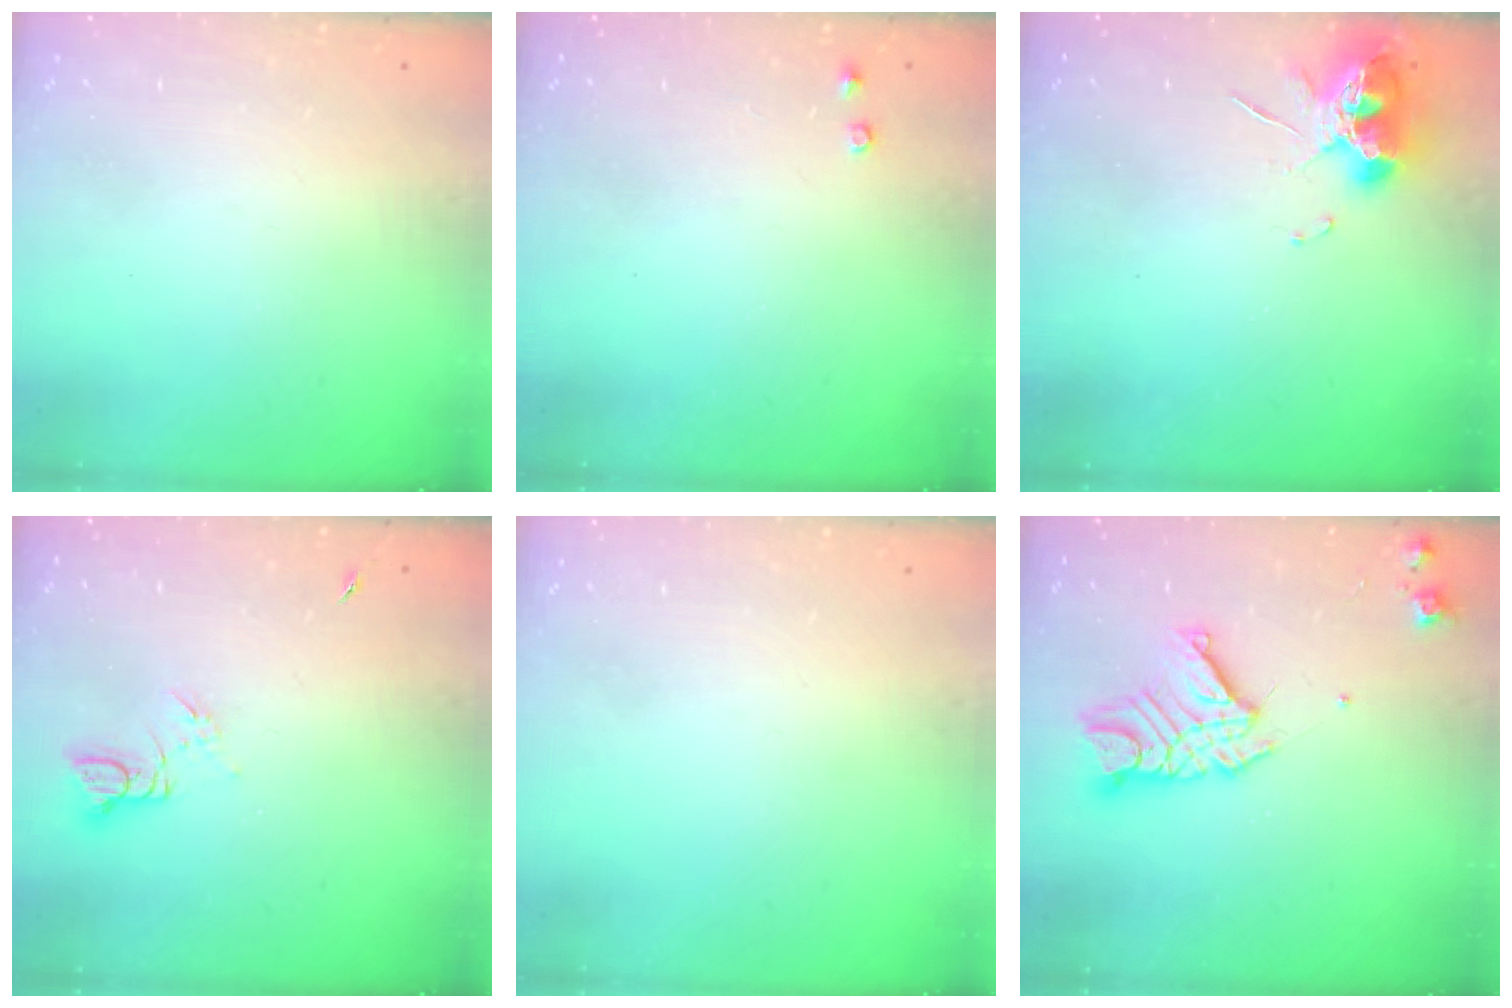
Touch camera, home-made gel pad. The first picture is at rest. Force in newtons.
{"total": 2.8, "press": 2.8, "slide": 0.5}
{"total": 8.9, "press": 8.8, "slide": 1.1}
{"total": 3.9, "press": 3.9, "slide": 0.3}
{"total": 0.0}
{"total": 12.6, "press": 12.5, "slide": 1.0}